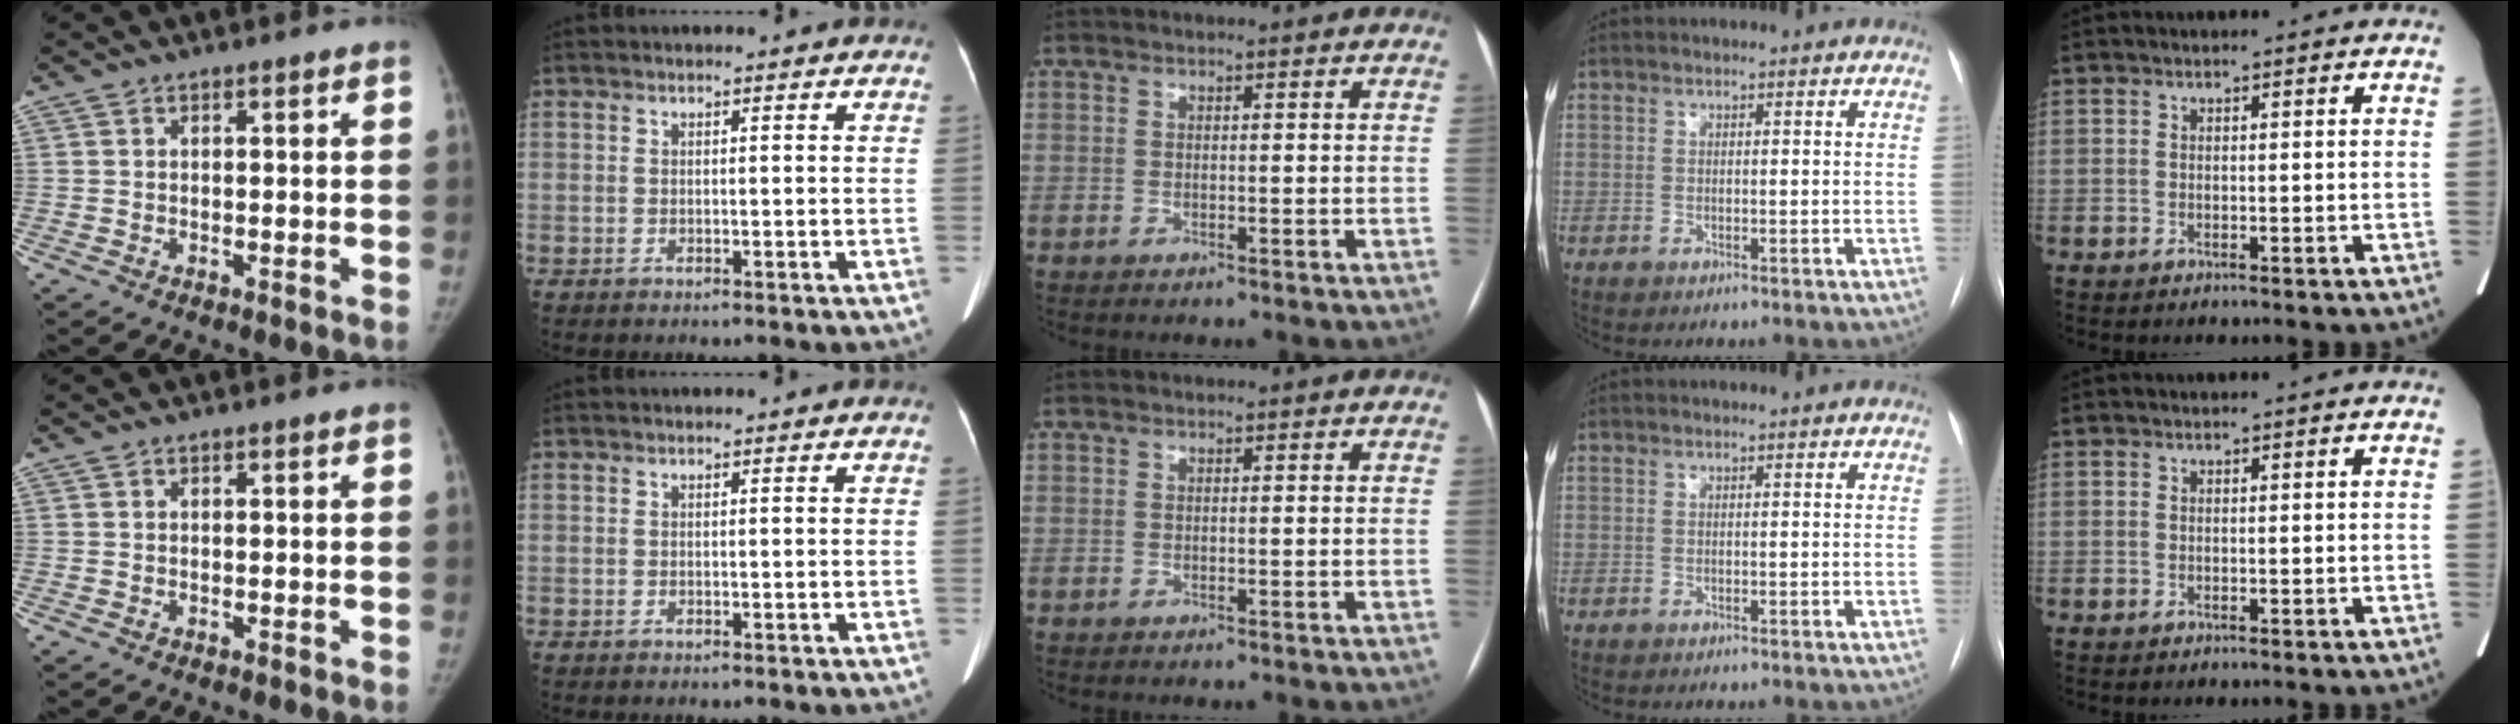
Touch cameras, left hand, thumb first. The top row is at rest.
{}